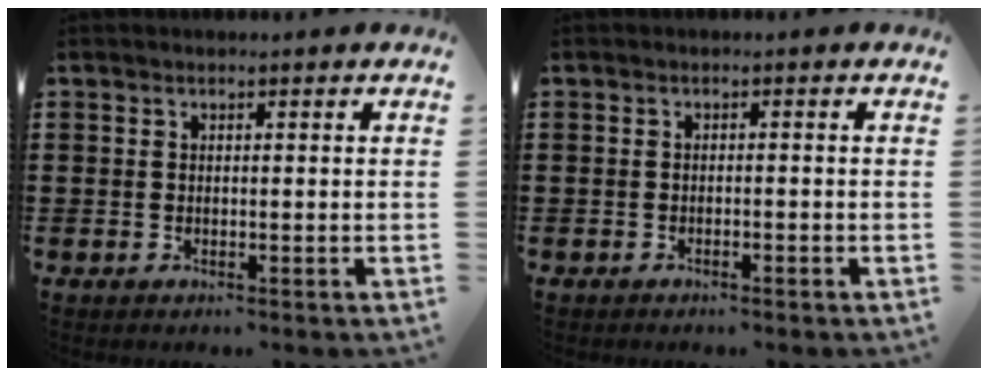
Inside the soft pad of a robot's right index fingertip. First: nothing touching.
{"total": 0.8, "force": [-0.7, 0.0, 0.3], "torque": [-0.011, -0.006, -0.012]}